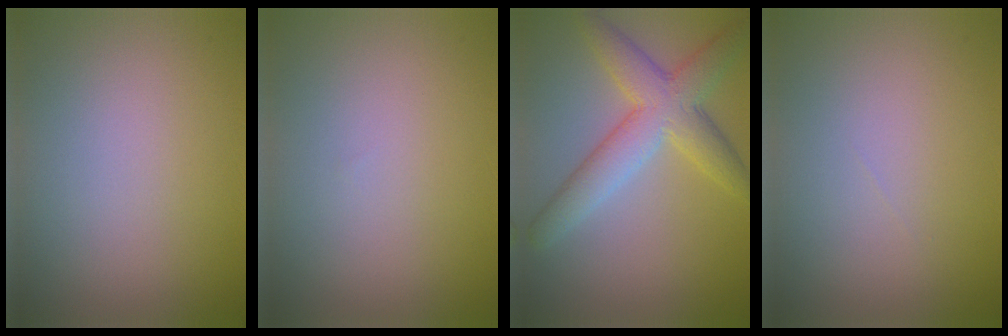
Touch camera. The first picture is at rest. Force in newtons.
{"total": 0.0}
{"total": 5.8, "press": 5.8, "slide": 0.3}
{"total": 0.0}